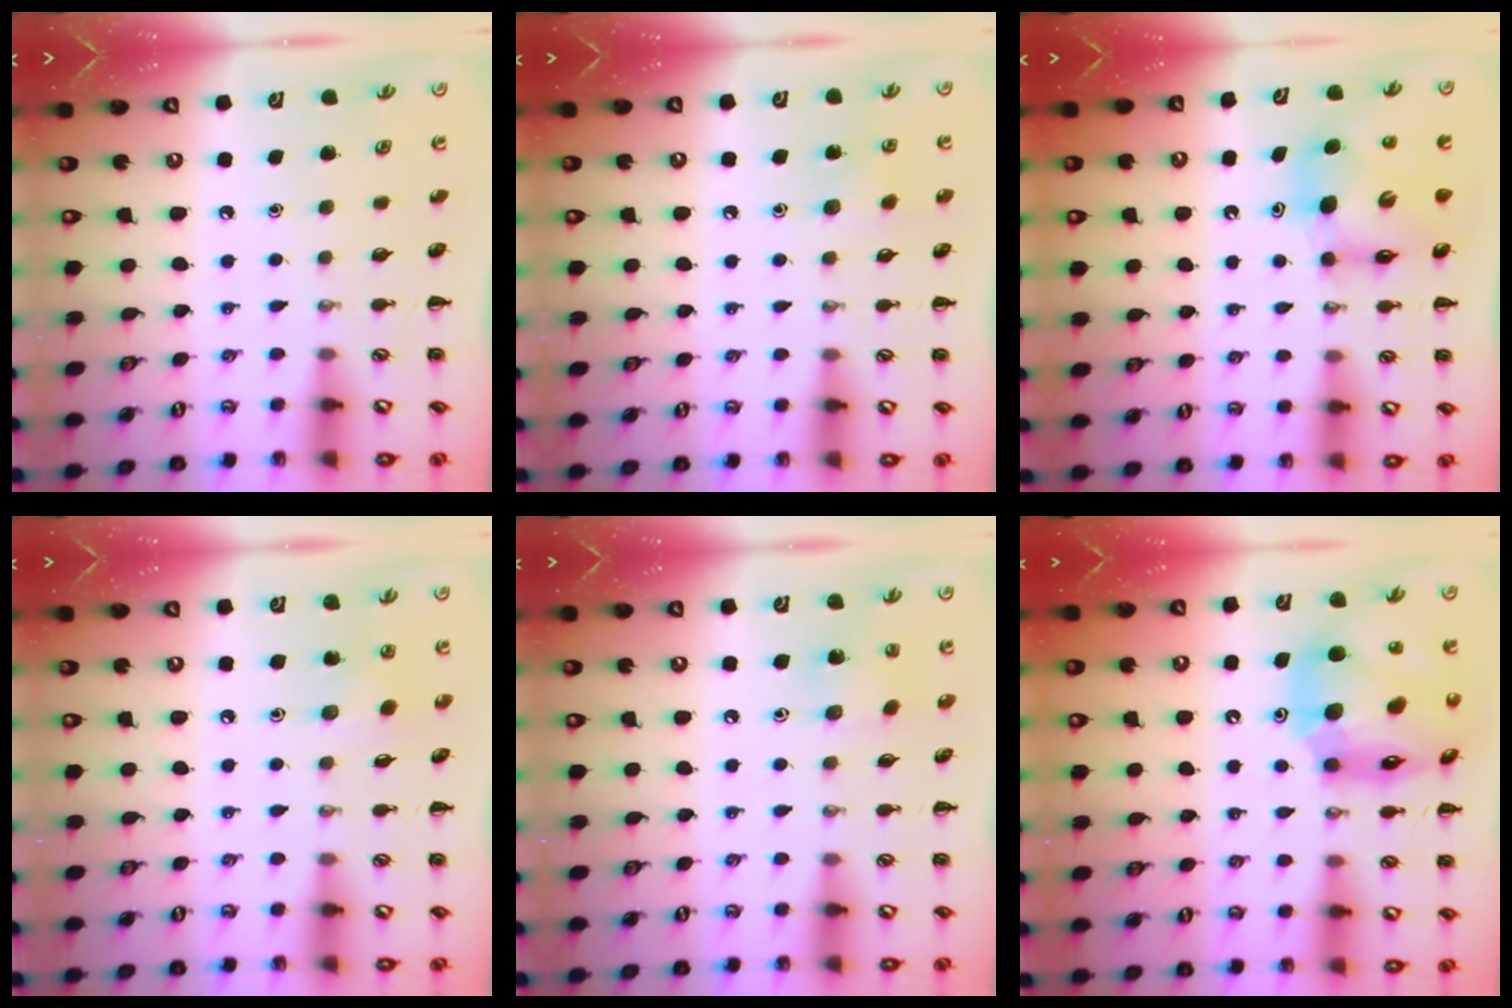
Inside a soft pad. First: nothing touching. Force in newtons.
{"total": 5.4, "press": 5.2, "slide": 1.5}
{"total": 7.0, "press": 7.0, "slide": 0.5}
{"total": 2.9, "press": 2.8, "slide": 1.0}
{"total": 6.3, "press": 6.2, "slide": 1.3}
{"total": 17.4, "press": 16.7, "slide": 5.1}